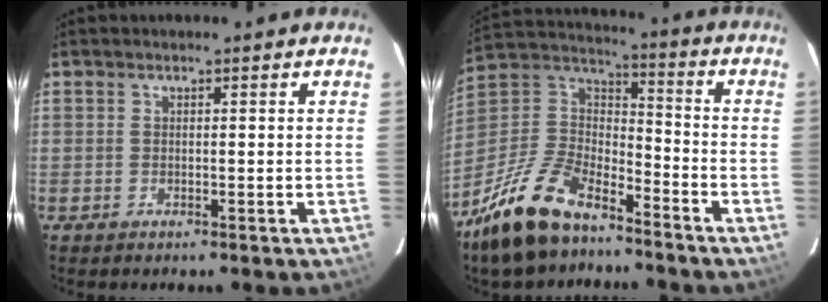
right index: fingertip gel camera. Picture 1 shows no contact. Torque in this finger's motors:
{"motor_torque": [1.05, -1.09, 0.43, 0.11]}